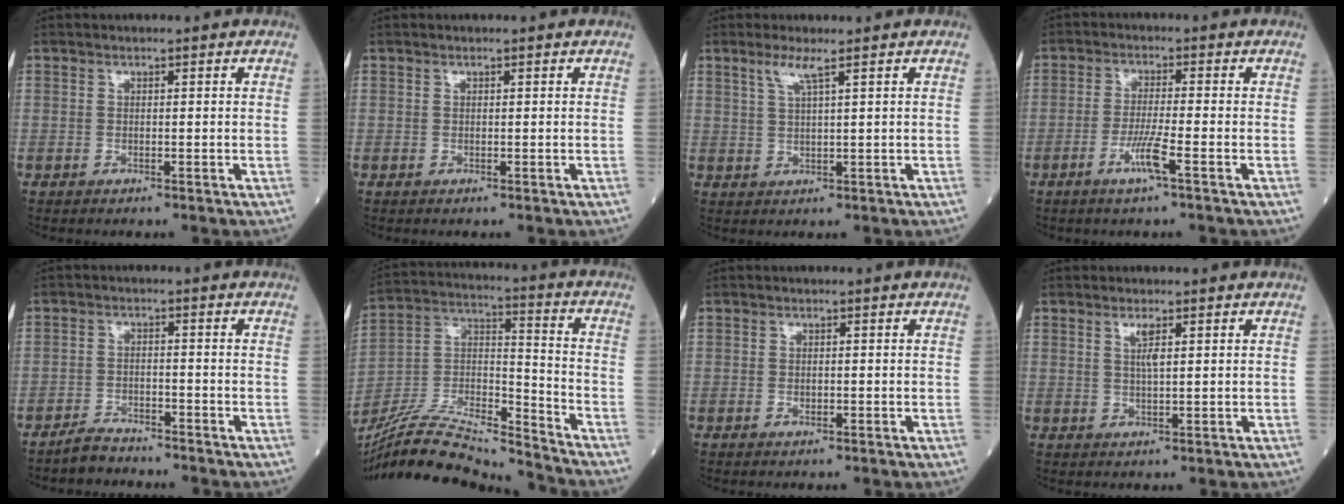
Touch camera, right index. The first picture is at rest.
{"total": 0.0}
{"total": 3.1, "force": [1.8, -0.3, 2.4], "torque": [-0.057, 0.001, 0.040]}
{"total": 4.7, "force": [-2.2, -0.4, 4.1], "torque": [-0.083, -0.009, -0.045]}
{"total": 3.3, "force": [-3.2, 0.8, 0.4], "torque": [-0.014, -0.005, -0.058]}
{"total": 20.2, "force": [-18.9, 1.3, 7.2], "torque": [-0.159, 0.009, -0.336]}
{"total": 1.0, "force": [-0.2, 0.5, 0.8], "torque": [-0.017, -0.001, -0.003]}
{"total": 2.4, "force": [1.0, 0.3, 2.2], "torque": [-0.045, 0.000, 0.020]}